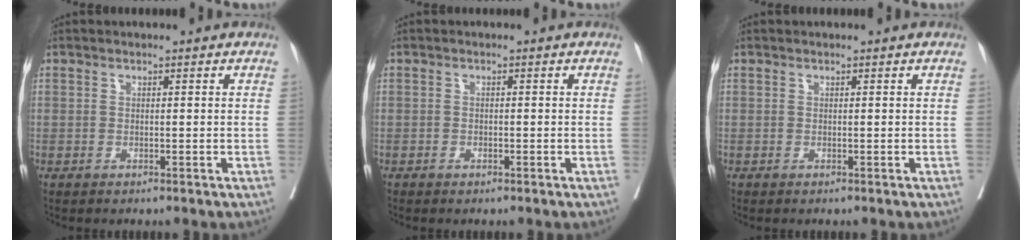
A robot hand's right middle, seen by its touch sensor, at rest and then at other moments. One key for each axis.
{"total": 0.6, "fx": -0.4, "fy": 0.3, "fz": 0.3, "tx": -0.006, "ty": 0.002, "tz": -0.006}
{"total": 0.0}